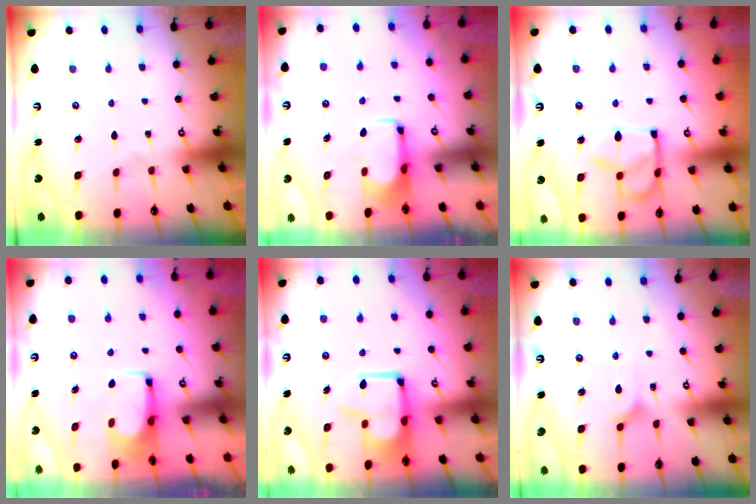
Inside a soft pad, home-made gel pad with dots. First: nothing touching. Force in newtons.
{"total": 2.0, "press": 2.0, "slide": 0.4}
{"total": 13.3, "press": 13.2, "slide": 1.1}
{"total": 0.8, "press": 0.8, "slide": 0.3}
{"total": 7.6, "press": 7.6, "slide": 0.7}
{"total": 3.7, "press": 3.7, "slide": 0.4}